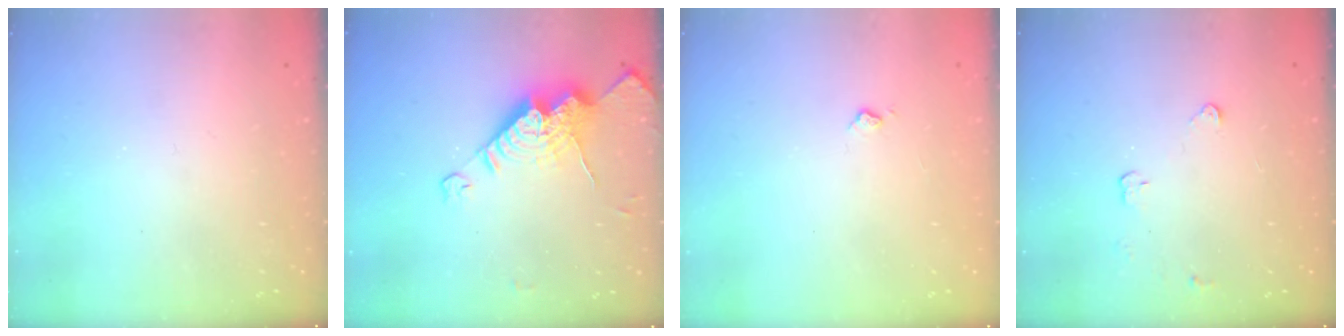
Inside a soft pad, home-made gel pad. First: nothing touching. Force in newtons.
{"total": 14.6, "press": 14.5, "slide": 1.3}
{"total": 3.4, "press": 3.4, "slide": 0.6}
{"total": 2.9, "press": 2.9, "slide": 0.4}